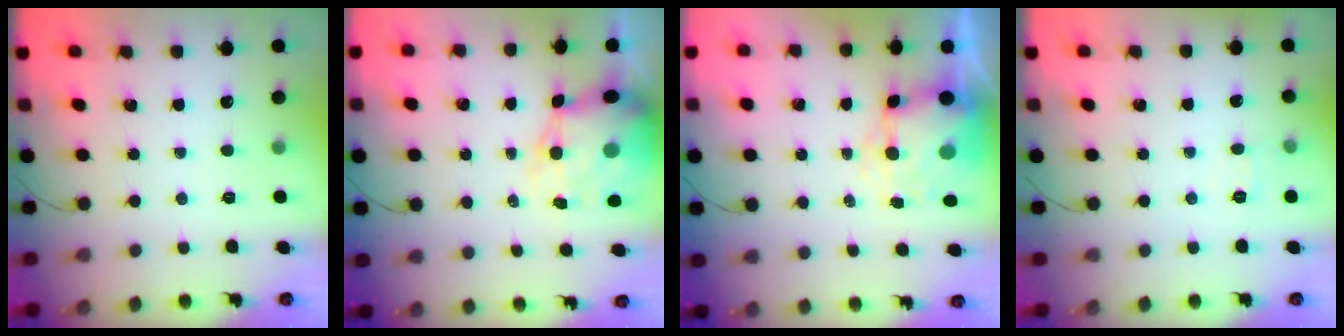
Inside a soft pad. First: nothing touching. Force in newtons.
{"total": 12.3, "press": 11.8, "slide": 3.3}
{"total": 8.4, "press": 8.1, "slide": 1.9}
{"total": 6.1, "press": 6.0, "slide": 1.3}